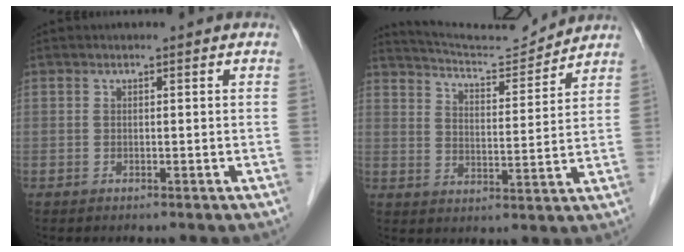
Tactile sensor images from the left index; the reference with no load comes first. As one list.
[{"total": 10.2, "force": [10.1, -0.8, 1.0], "torque": [-0.028, -0.004, 0.165]}]